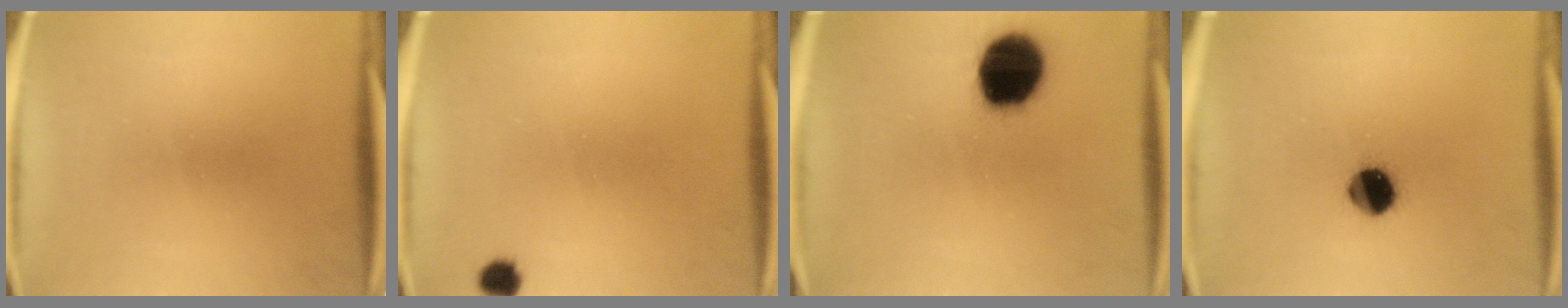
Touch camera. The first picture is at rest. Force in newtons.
{"total": 2.3}
{"total": 18.1}
{"total": 8.3}